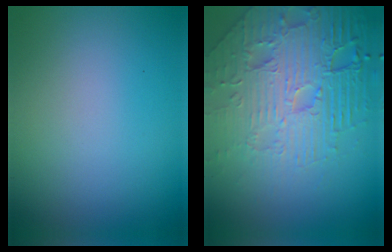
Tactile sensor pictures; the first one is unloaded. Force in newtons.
{"total": 8.7, "press": 6.2, "slide": 6.1}